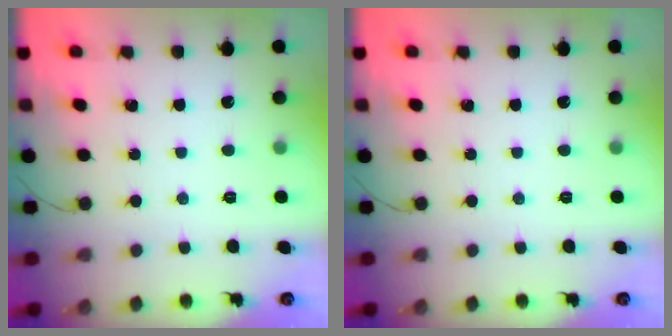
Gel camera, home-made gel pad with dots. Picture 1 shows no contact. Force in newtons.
{"total": 0.0}